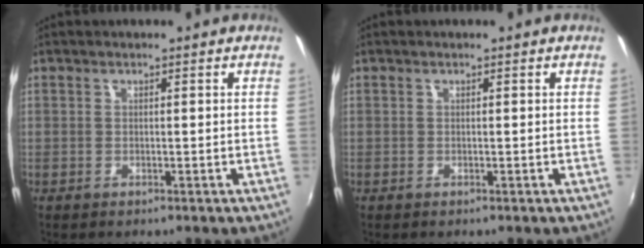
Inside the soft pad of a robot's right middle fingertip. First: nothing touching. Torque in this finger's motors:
{"motor_torque": [-0.41, 0.12, 0.01, 0.00]}